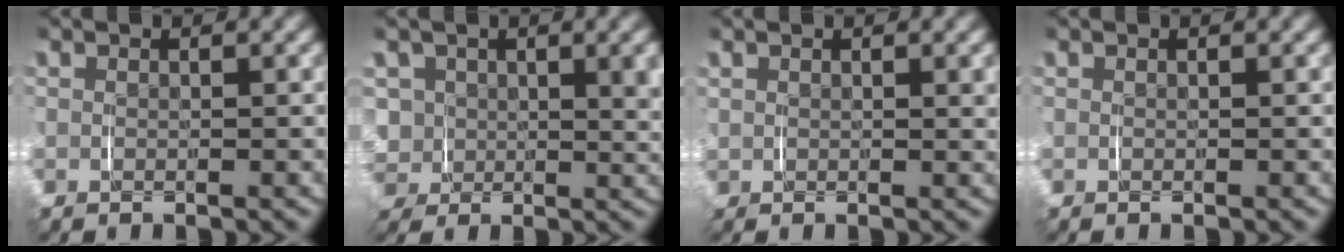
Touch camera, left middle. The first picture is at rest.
{"total": 7.1, "force": [0.5, 6.4, 3.0], "torque": [-0.094, -0.029, 0.013]}
{"total": 1.2, "force": [0.6, 0.9, 0.6], "torque": [-0.008, 0.006, 0.008]}
{"total": 0.0}